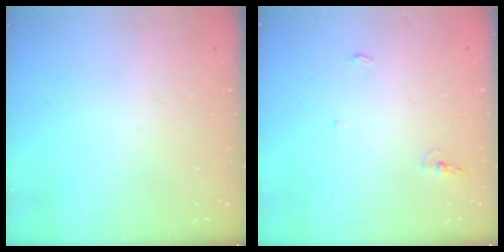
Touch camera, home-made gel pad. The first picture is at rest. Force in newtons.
{"total": 4.3, "press": 4.2, "slide": 1.1}